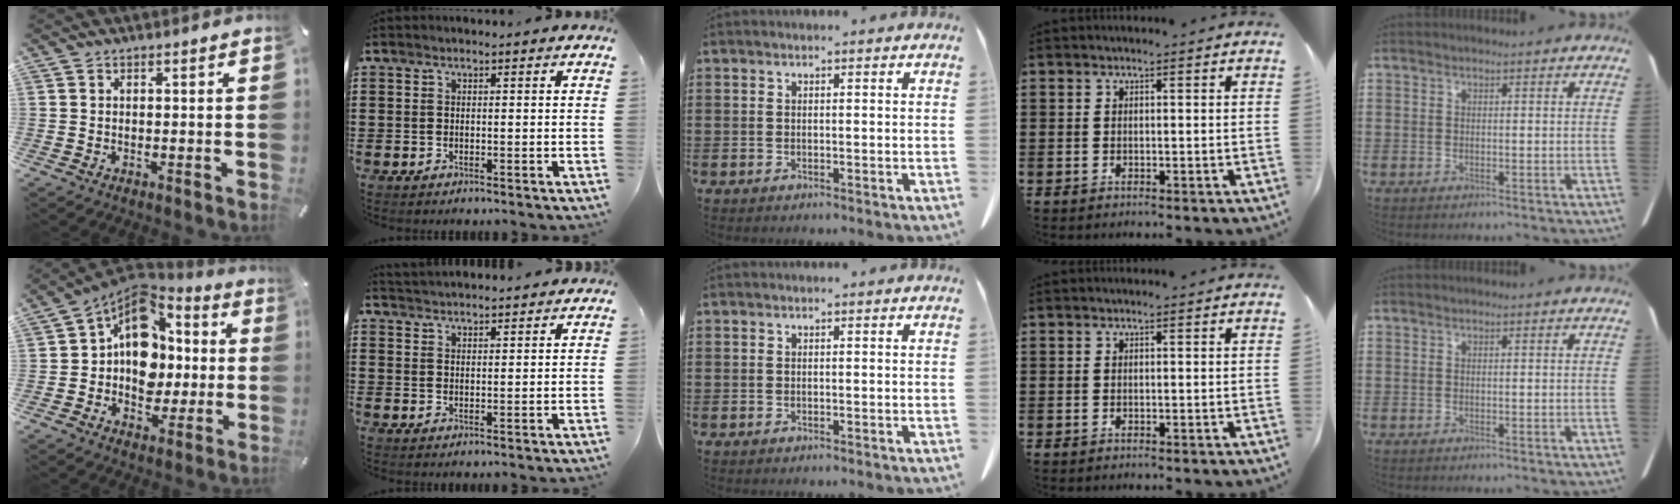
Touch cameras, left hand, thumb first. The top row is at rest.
{"thumb": {"total": 13.7, "force": [0.7, 11.6, 7.3], "torque": [-0.111, -0.019, 0.017]}, "index": {"total": 2.5, "force": [2.5, -0.1, -0.3], "torque": [-0.002, -0.005, 0.047]}}